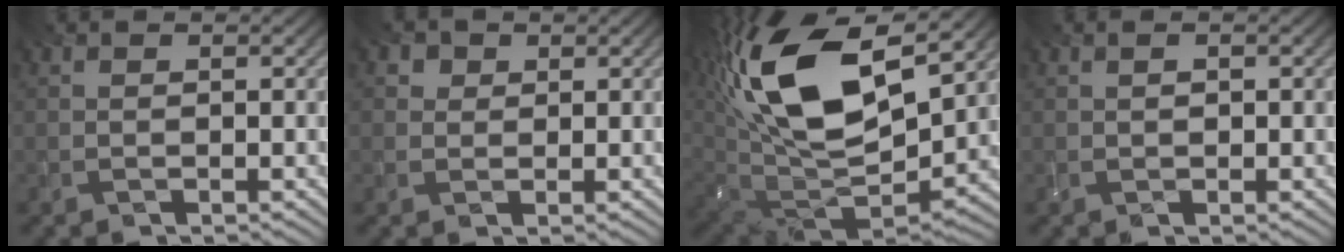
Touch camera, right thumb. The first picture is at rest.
{"total": 2.1, "force": [1.0, 1.7, 0.8], "torque": [-0.020, -0.008, 0.018]}
{"total": 19.6, "force": [8.2, 9.7, 14.9], "torque": [-0.322, 0.031, 0.140]}
{"total": 0.8, "force": [0.0, 0.5, 0.7], "torque": [-0.016, 0.001, 0.001]}